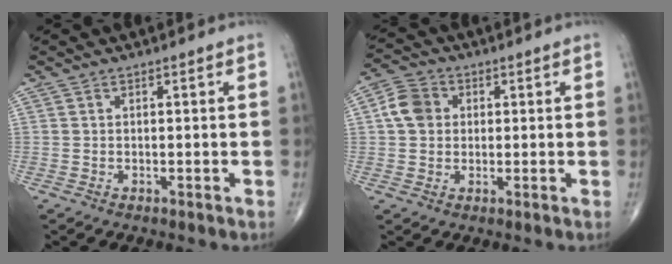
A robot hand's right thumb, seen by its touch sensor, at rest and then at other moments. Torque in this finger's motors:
{"motor_torque": [-0.46, 0.56, 0.05, -0.06, 0.06]}